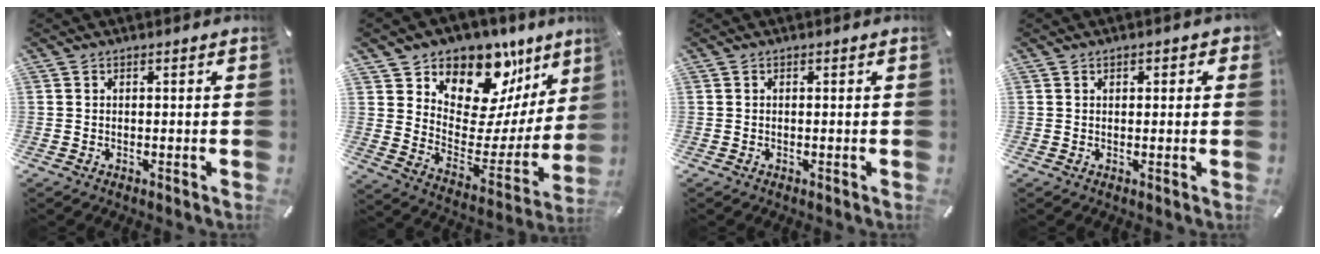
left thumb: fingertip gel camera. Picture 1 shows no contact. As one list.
[{"total": 13.7, "force": [9.6, 8.4, 4.9], "torque": [-0.062, -0.108, 0.161]}, {"total": 0.0}, {"total": 1.4, "force": [0.3, 0.9, 0.9], "torque": [-0.011, 0.002, 0.002]}]